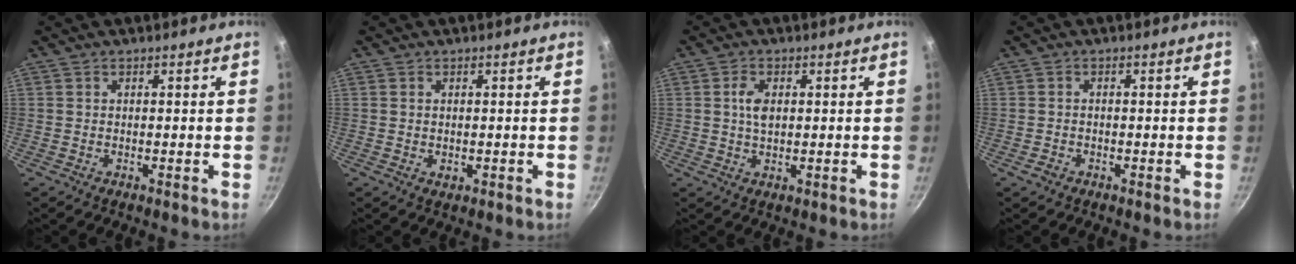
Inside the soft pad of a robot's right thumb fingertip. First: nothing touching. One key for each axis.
{"total": 1.2, "fx": 0.0, "fy": 0.8, "fz": 0.8, "tx": -0.011, "ty": -0.002, "tz": 0.000}
{"total": 3.8, "fx": 0.7, "fy": 2.2, "fz": 3.0, "tx": -0.051, "ty": 0.000, "tz": 0.013}
{"total": 1.4, "fx": -0.9, "fy": 1.0, "fz": 0.5, "tx": -0.010, "ty": 0.009, "tz": -0.016}